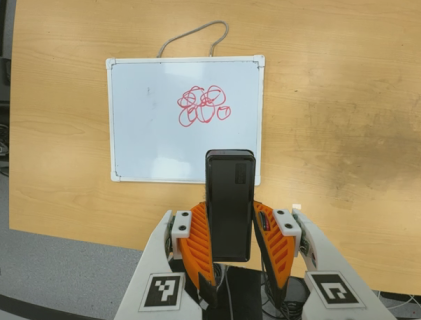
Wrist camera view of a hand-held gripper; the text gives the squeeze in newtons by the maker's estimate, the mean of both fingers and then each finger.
{"total": 4.1, "left": 2.7, "right": 5.5}